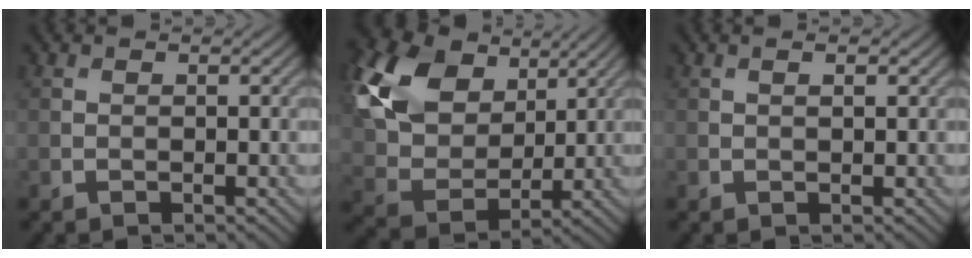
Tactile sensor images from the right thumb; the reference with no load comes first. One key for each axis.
{"total": 14.4, "fx": 6.4, "fy": 9.6, "fz": 8.7, "tx": -0.230, "ty": 0.030, "tz": 0.118}
{"total": 1.0, "fx": 0.5, "fy": 0.2, "fz": 0.9, "tx": -0.012, "ty": -0.003, "tz": 0.009}